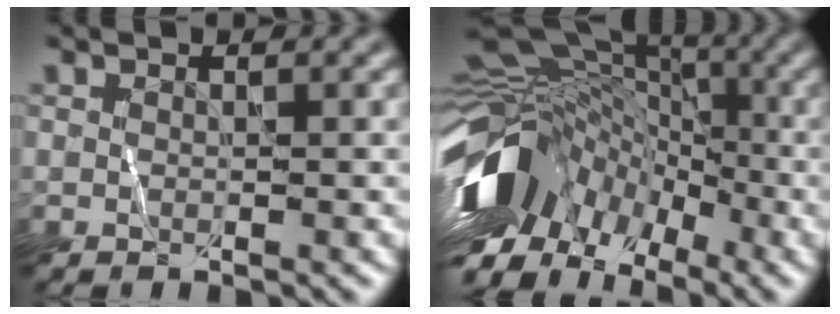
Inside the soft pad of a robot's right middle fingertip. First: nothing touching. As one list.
[{"total": 13.3, "force": [-4.2, 9.3, 8.5], "torque": [-0.167, 0.010, -0.082]}]